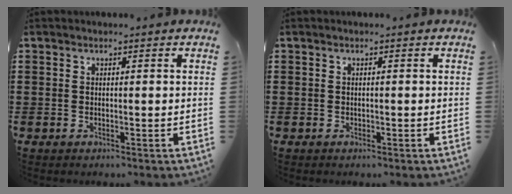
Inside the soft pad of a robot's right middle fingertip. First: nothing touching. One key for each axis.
{"total": 0.0}